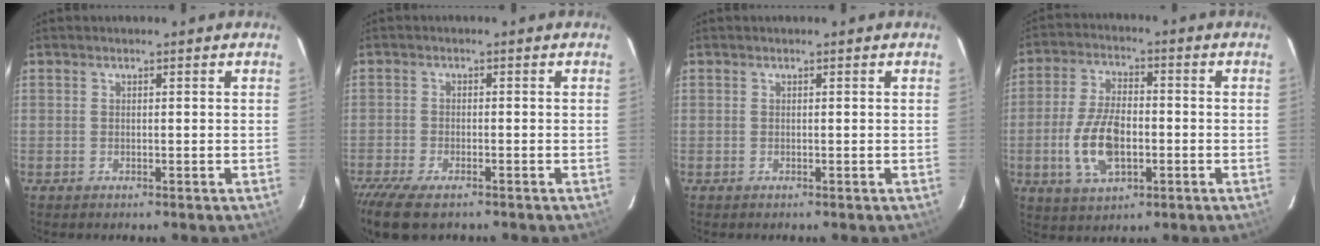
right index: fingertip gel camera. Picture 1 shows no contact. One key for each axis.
{"total": 8.2, "fx": -6.2, "fy": 2.6, "fz": 4.6, "tx": -0.118, "ty": -0.034, "tz": -0.115}
{"total": 0.0}
{"total": 11.4, "fx": -2.7, "fy": 5.8, "fz": 9.5, "tx": -0.198, "ty": -0.001, "tz": -0.044}